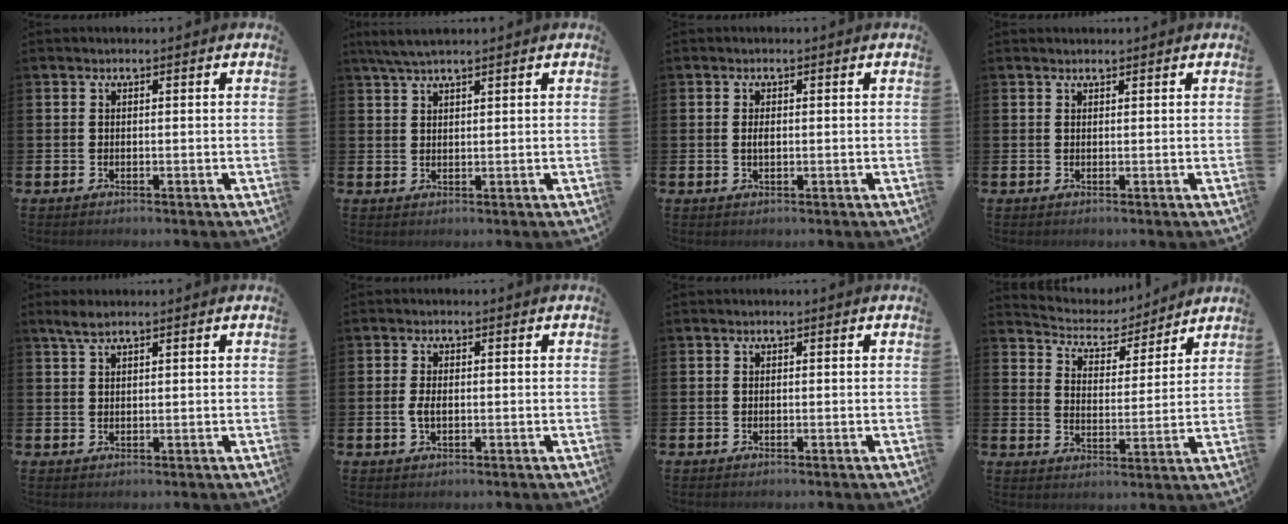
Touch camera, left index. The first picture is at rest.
{"total": 3.4, "force": [2.9, 0.5, 1.7], "torque": [-0.045, 0.003, 0.054]}
{"total": 1.1, "force": [0.1, 0.6, 0.9], "torque": [-0.018, 0.004, -0.001]}
{"total": 0.8, "force": [0.7, 0.1, 0.0], "torque": [0.009, -0.003, 0.012]}
{"total": 2.5, "force": [1.9, 0.7, 1.5], "torque": [-0.031, 0.005, 0.034]}
{"total": 2.0, "force": [-0.2, 1.1, 1.6], "torque": [-0.031, 0.004, -0.005]}
{"total": 0.0}
{"total": 5.4, "force": [5.1, 1.6, 0.4], "torque": [-0.033, -0.044, 0.085]}